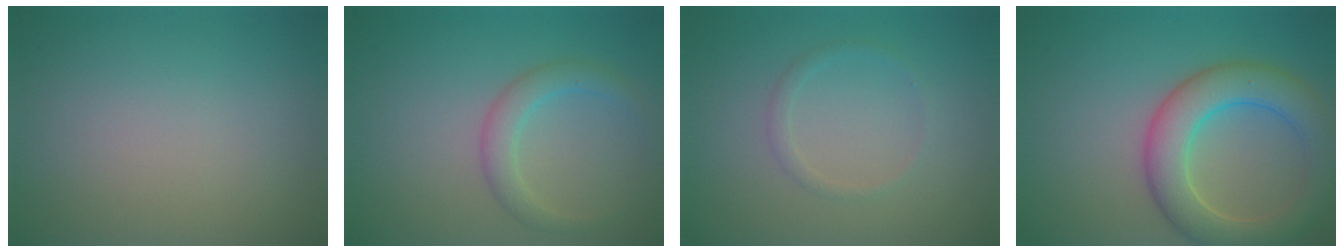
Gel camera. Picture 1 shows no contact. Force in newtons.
{"total": 2.5, "press": 2.5, "slide": 0.1}
{"total": 1.0, "press": 1.0, "slide": 0.1}
{"total": 6.7, "press": 6.7, "slide": 0.2}